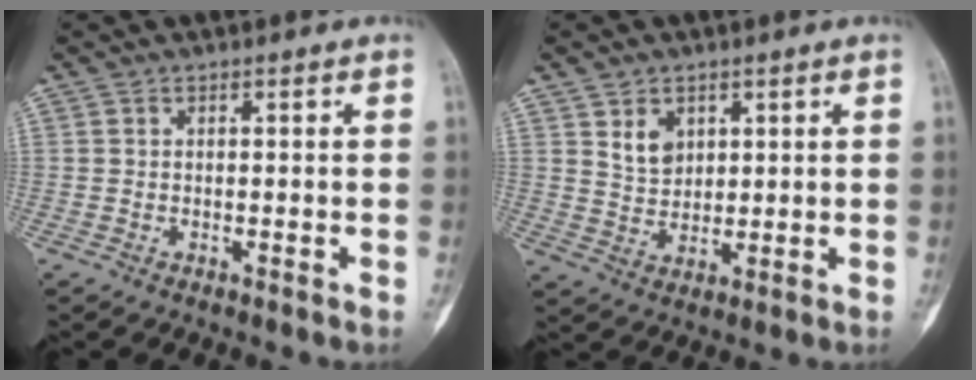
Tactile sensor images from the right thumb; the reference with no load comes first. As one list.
[{"total": 4.9, "force": [2.3, 3.6, 2.5], "torque": [-0.027, -0.020, 0.048]}]